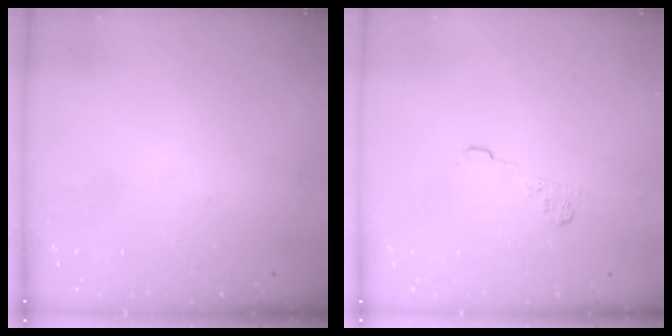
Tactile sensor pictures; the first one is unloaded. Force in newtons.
{"total": 4.1, "press": 3.8, "slide": 1.5}